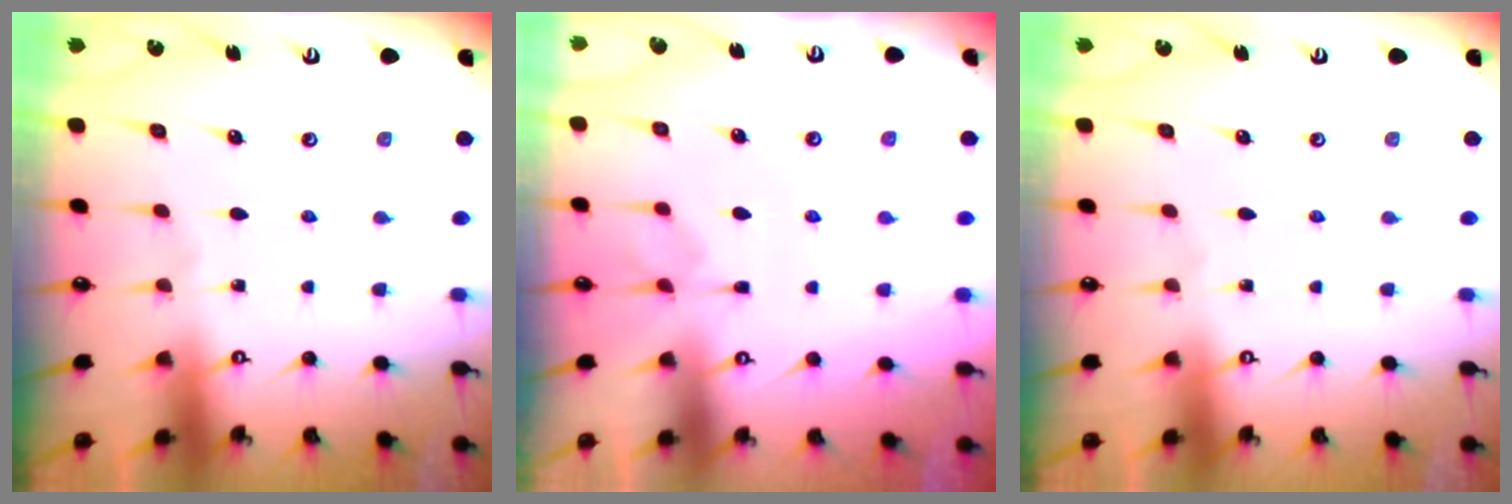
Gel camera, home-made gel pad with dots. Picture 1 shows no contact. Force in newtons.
{"total": 3.9, "press": 3.8, "slide": 1.2}
{"total": 0.0}